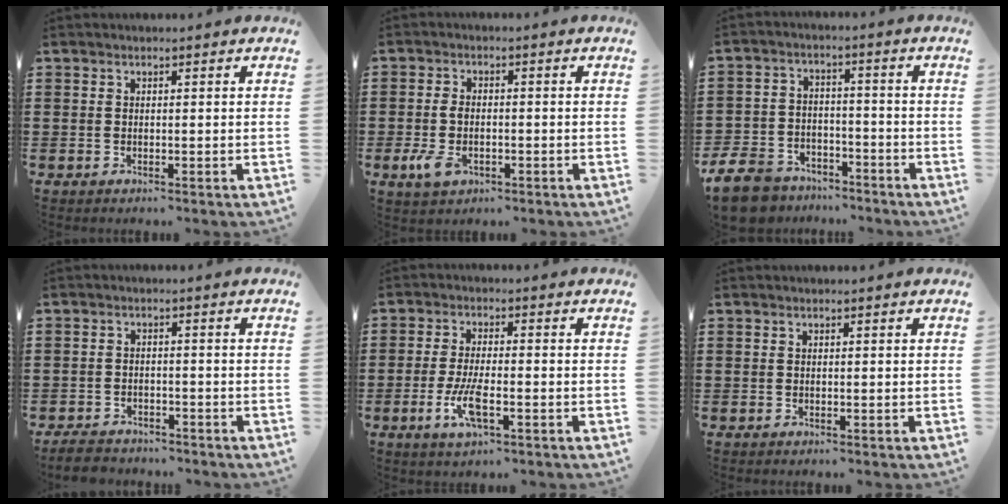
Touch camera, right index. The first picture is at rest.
{"total": 4.3, "force": [-1.2, 2.5, 3.3], "torque": [-0.089, -0.008, -0.029]}
{"total": 8.5, "force": [-7.7, 2.8, 2.3], "torque": [-0.067, 0.021, -0.155]}
{"total": 3.1, "force": [-3.0, 0.7, 0.4], "torque": [-0.017, 0.001, -0.065]}
{"total": 5.7, "force": [-2.2, 1.5, 5.0], "torque": [-0.116, -0.014, -0.045]}
{"total": 0.0}